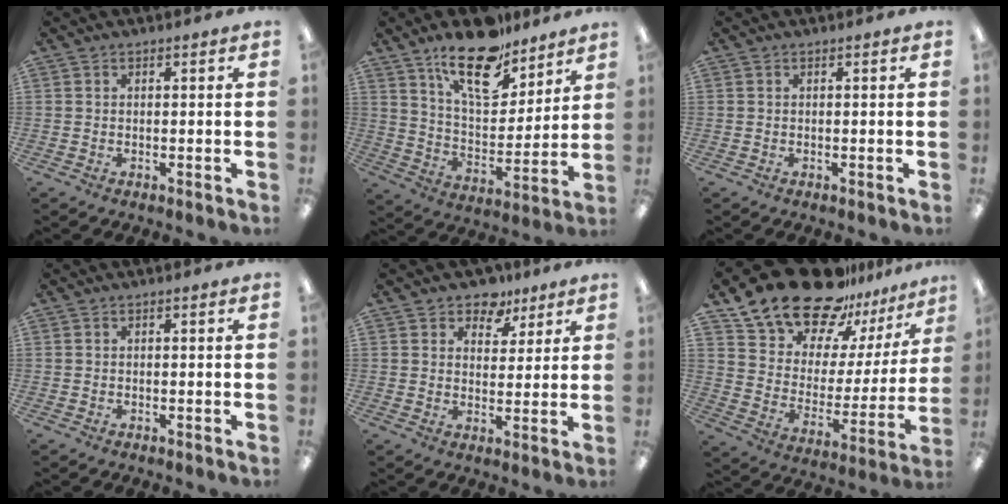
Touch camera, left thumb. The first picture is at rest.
{"total": 18.5, "force": [13.4, 7.8, 10.1], "torque": [-0.169, -0.076, 0.229]}
{"total": 0.0}
{"total": 0.0}
{"total": 6.0, "force": [4.6, 3.6, 1.3], "torque": [-0.003, -0.029, 0.078]}
{"total": 20.9, "force": [18.1, 8.7, 5.8], "torque": [-0.127, -0.136, 0.334]}